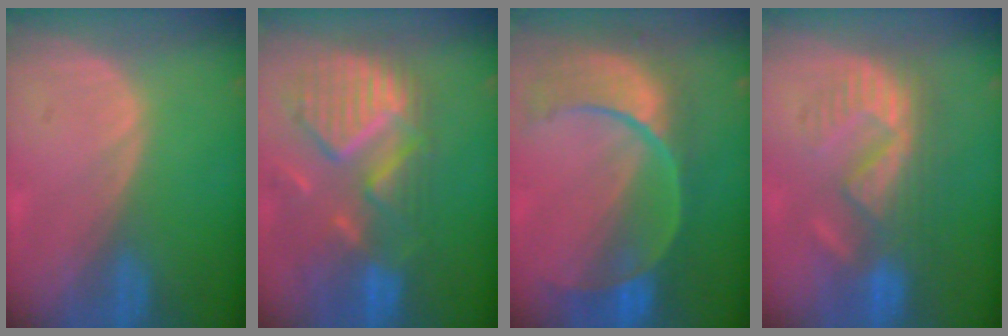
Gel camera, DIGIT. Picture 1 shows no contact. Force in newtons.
{"total": 11.9, "press": 10.3, "slide": 5.9}
{"total": 11.1, "press": 9.3, "slide": 6.1}
{"total": 8.7, "press": 8.4, "slide": 2.1}